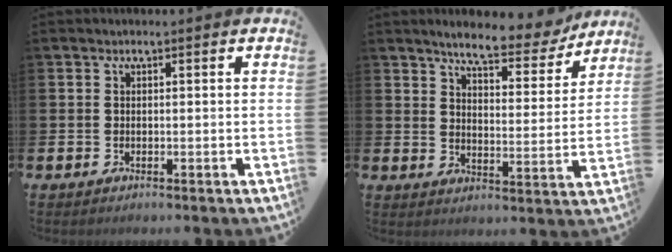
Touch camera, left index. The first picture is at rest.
{"total": 7.4, "force": [6.7, 1.8, 2.6], "torque": [-0.059, -0.037, 0.112]}